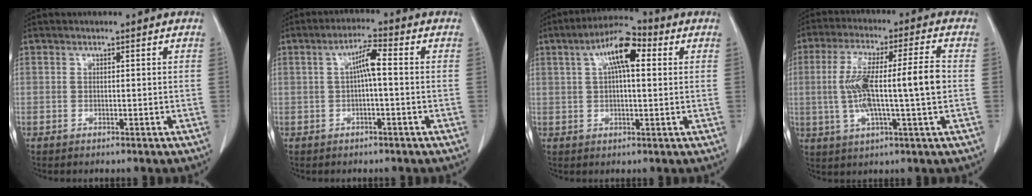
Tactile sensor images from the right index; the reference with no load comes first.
{"total": 4.2, "force": [0.2, 0.4, 4.2], "torque": [-0.075, 0.012, 0.004]}
{"total": 8.9, "force": [2.8, 2.5, 8.0], "torque": [-0.147, 0.030, 0.045]}
{"total": 13.2, "force": [-0.1, 1.2, 13.2], "torque": [-0.248, 0.018, -0.003]}